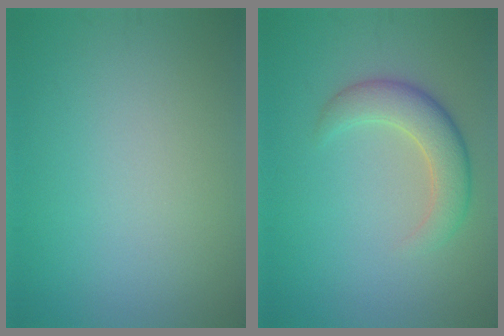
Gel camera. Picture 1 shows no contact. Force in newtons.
{"total": 4.1, "press": 4.1, "slide": 0.4}